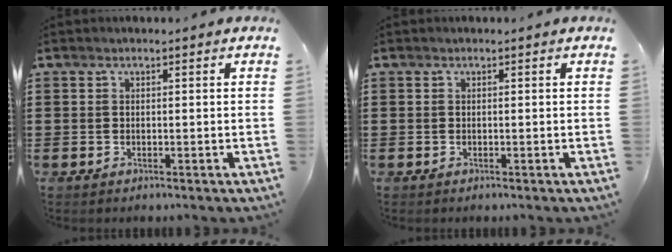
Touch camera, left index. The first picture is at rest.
{"total": 0.0}